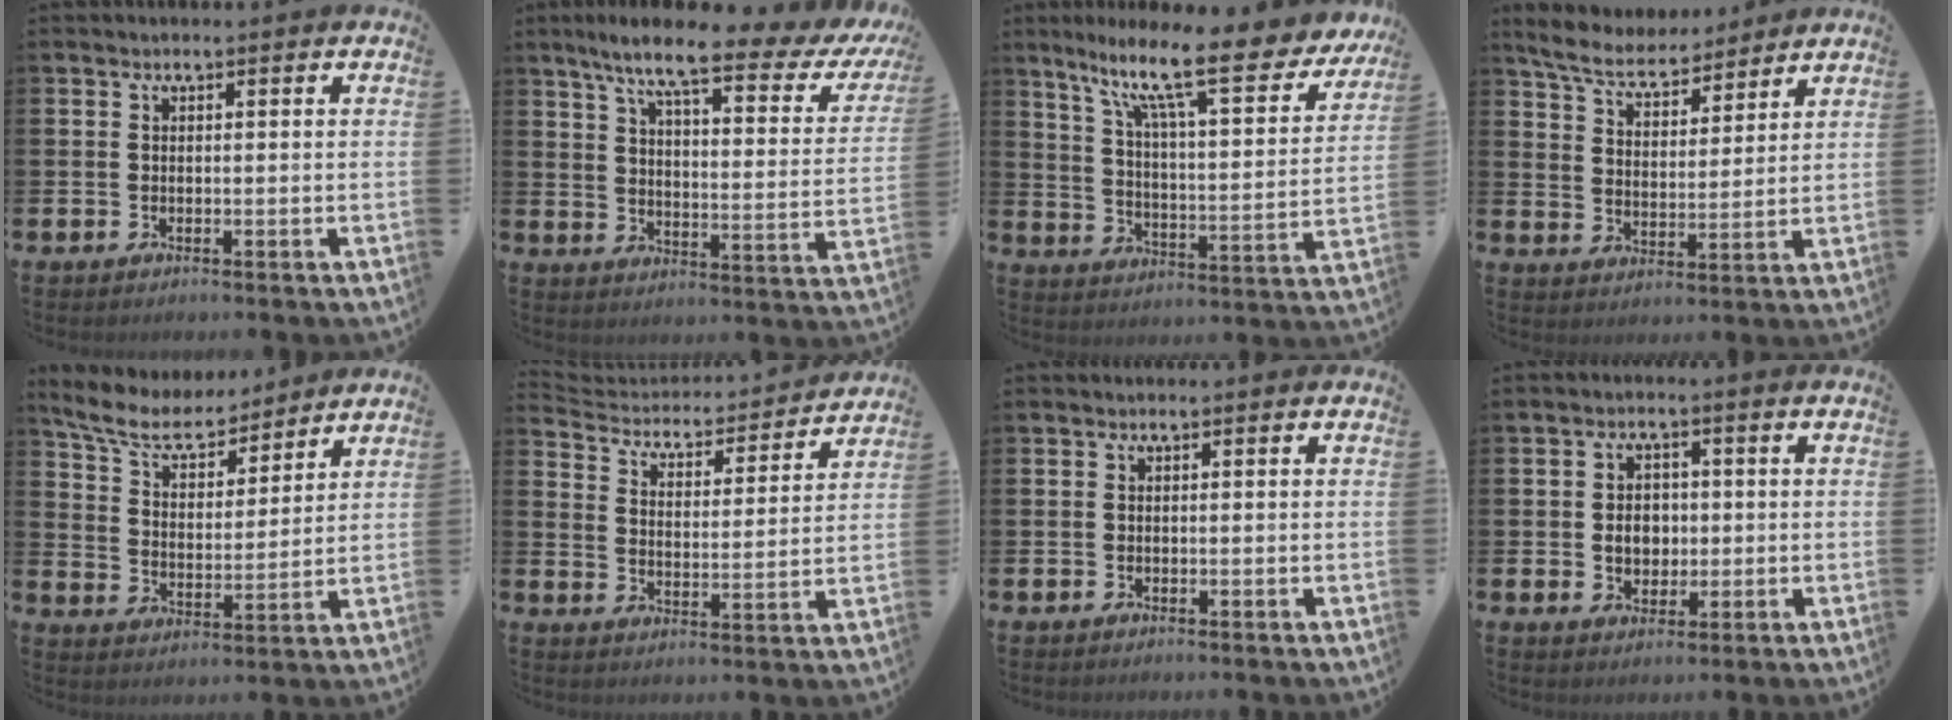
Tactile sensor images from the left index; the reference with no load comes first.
{"total": 9.1, "force": [6.8, 1.2, 5.9], "torque": [-0.128, -0.043, 0.105]}
{"total": 13.5, "force": [9.7, 2.8, 9.0], "torque": [-0.177, -0.059, 0.153]}
{"total": 6.4, "force": [5.9, 1.6, 1.8], "torque": [-0.064, -0.033, 0.104]}
{"total": 8.1, "force": [7.3, 2.5, 2.6], "torque": [-0.088, -0.043, 0.128]}
{"total": 4.2, "force": [3.9, 1.5, 0.6], "torque": [-0.041, -0.038, 0.058]}
{"total": 0.0}
{"total": 3.5, "force": [0.1, 2.9, 2.0], "torque": [-0.028, 0.004, -0.006]}